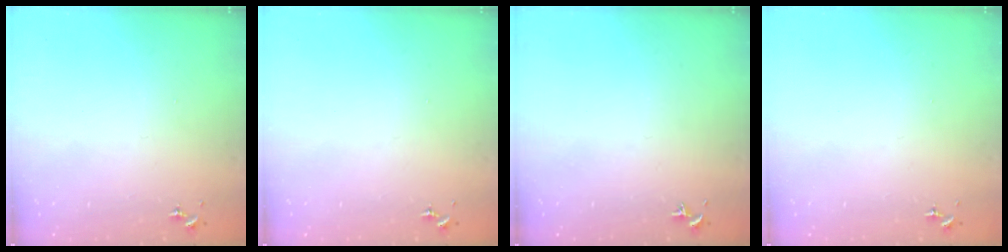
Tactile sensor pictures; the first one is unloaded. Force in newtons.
{"total": 0.0}
{"total": 0.0}
{"total": 1.3, "press": 0.9, "slide": 0.9}